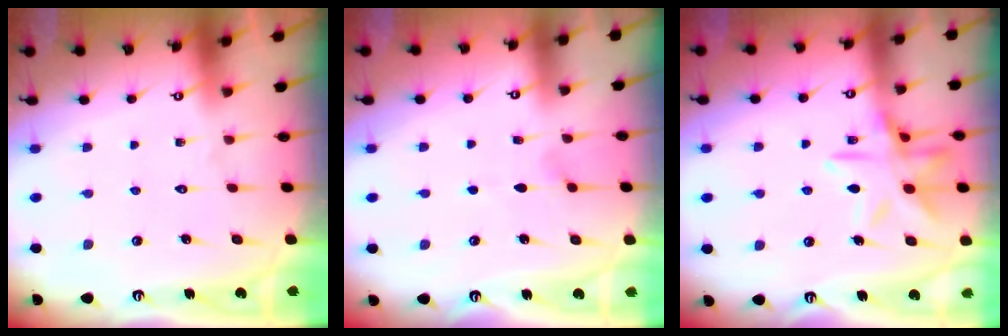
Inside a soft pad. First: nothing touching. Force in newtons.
{"total": 3.0, "press": 2.5, "slide": 1.6}
{"total": 13.8, "press": 13.7, "slide": 1.0}